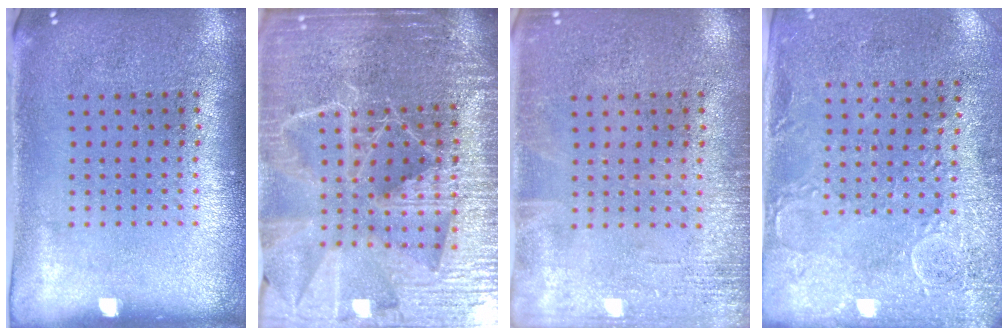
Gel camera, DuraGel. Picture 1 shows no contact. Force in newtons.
{"total": 5.7, "press": 5.1, "slide": 2.6}
{"total": 1.9, "press": 1.9, "slide": 0.2}
{"total": 2.9, "press": 2.4, "slide": 1.7}